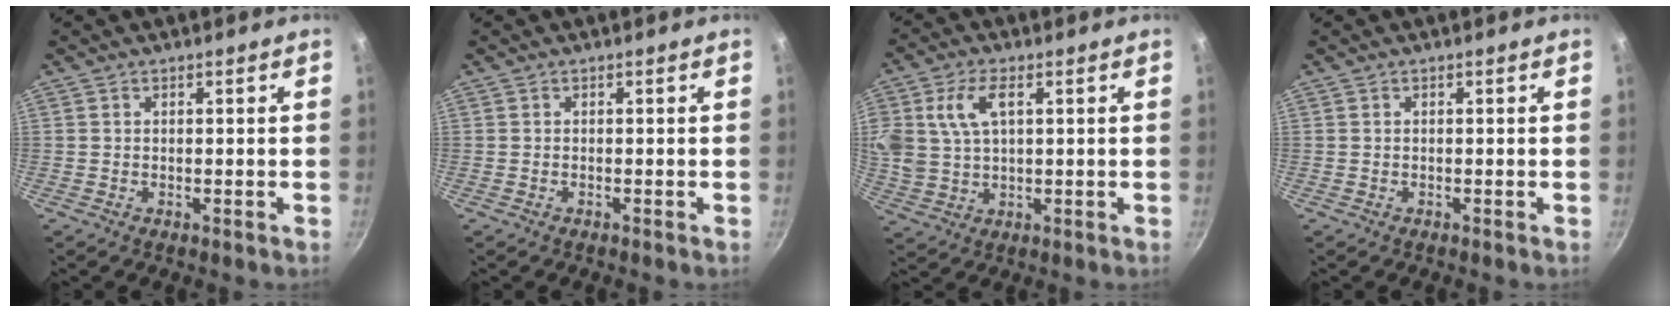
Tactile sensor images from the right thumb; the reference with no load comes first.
{"total": 0.0}
{"total": 10.5, "force": [3.3, 6.3, 7.7], "torque": [-0.153, 0.006, 0.066]}
{"total": 0.0}